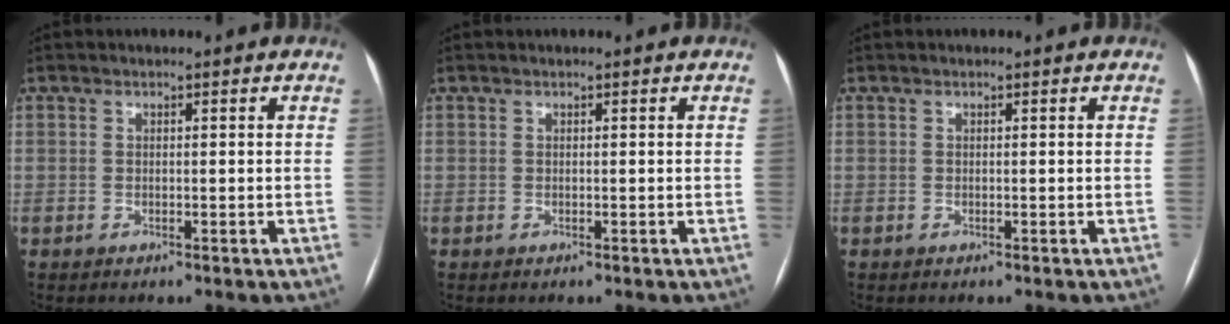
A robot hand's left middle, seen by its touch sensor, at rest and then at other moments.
{"total": 0.0}
{"total": 0.0}